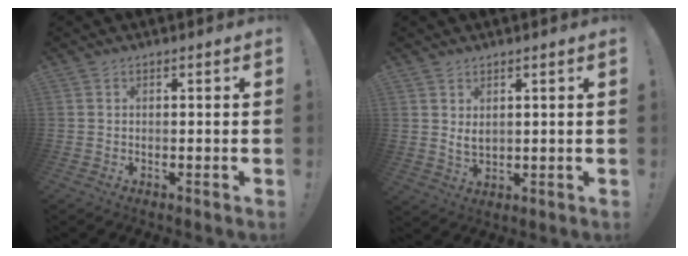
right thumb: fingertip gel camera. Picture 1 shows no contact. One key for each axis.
{"total": 4.0, "fx": 2.3, "fy": 2.5, "fz": 2.2, "tx": -0.028, "ty": -0.013, "tz": 0.041}